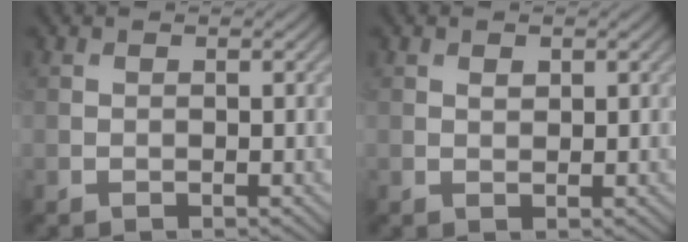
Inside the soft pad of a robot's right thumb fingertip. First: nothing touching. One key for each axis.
{"total": 0.8, "fx": 0.5, "fy": 0.5, "fz": 0.5, "tx": -0.008, "ty": -0.004, "tz": 0.010}